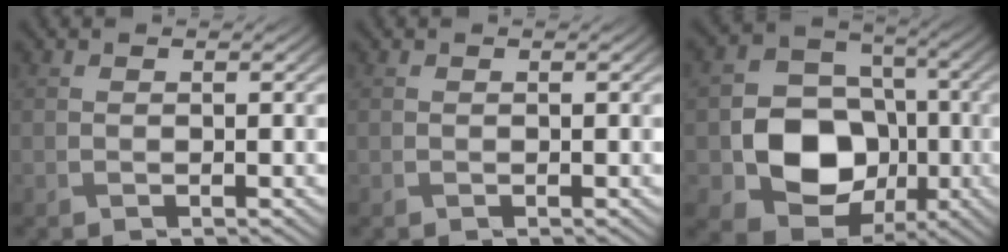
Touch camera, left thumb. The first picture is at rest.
{"total": 0.0}
{"total": 11.8, "force": [-2.9, 9.4, 6.5], "torque": [-0.125, -0.015, -0.064]}